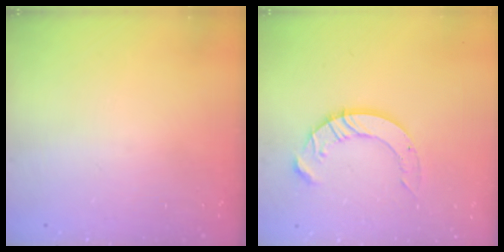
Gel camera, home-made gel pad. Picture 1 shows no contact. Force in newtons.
{"total": 8.3, "press": 8.3, "slide": 0.8}